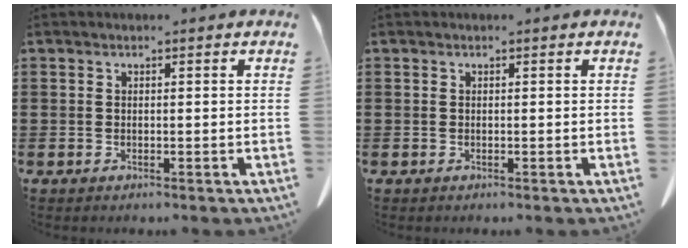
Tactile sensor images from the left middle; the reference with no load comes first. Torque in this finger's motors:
{"motor_torque": [0.00, 0.00, 0.00, -0.01]}